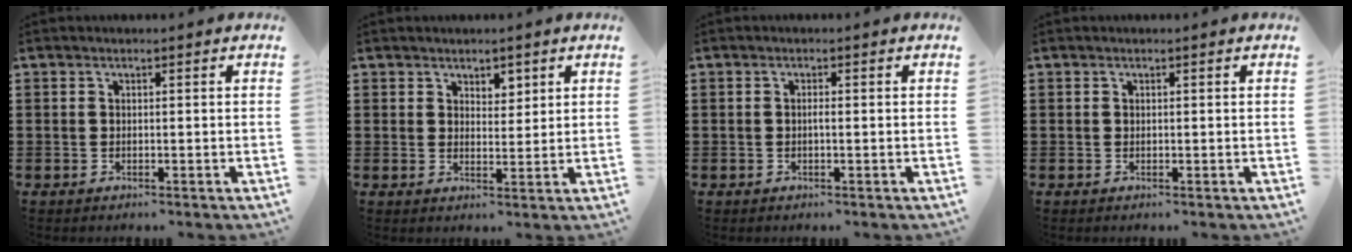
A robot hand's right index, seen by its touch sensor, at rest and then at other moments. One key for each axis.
{"total": 2.6, "fx": 2.1, "fy": 1.4, "fz": 0.4, "tx": -0.006, "ty": 0.005, "tz": 0.038}
{"total": 0.7, "fx": -0.2, "fy": 0.1, "fz": 0.7, "tx": -0.013, "ty": -0.004, "tz": -0.003}
{"total": 0.0}